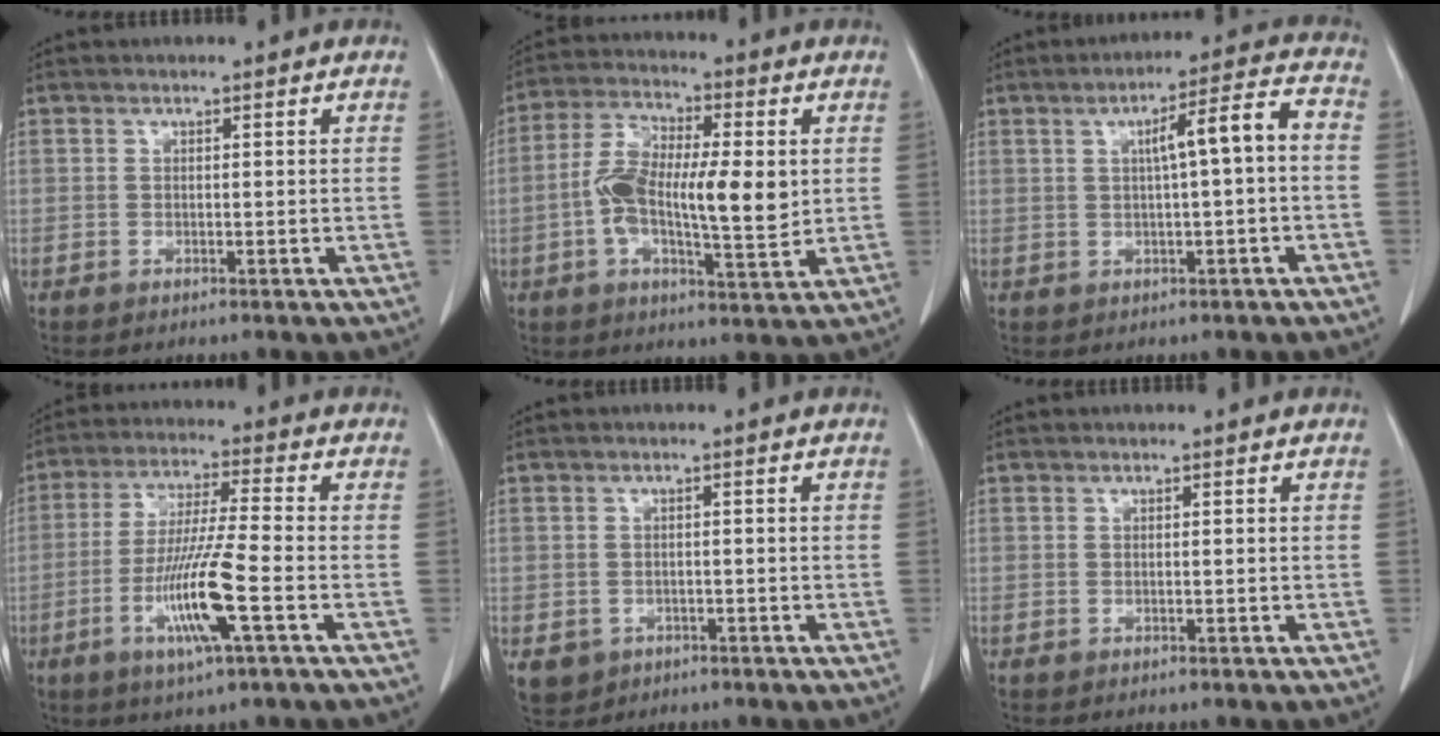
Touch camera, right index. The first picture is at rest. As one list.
[{"total": 14.5, "force": [0.1, 4.7, 13.7], "torque": [-0.253, 0.011, 0.000]}, {"total": 8.1, "force": [0.5, 1.1, 8.0], "torque": [-0.123, 0.028, 0.009]}, {"total": 12.2, "force": [-4.2, 0.2, 11.5], "torque": [-0.228, -0.018, -0.080]}, {"total": 6.9, "force": [-2.9, 5.9, 2.1], "torque": [-0.058, 0.002, -0.034]}, {"total": 0.0}]